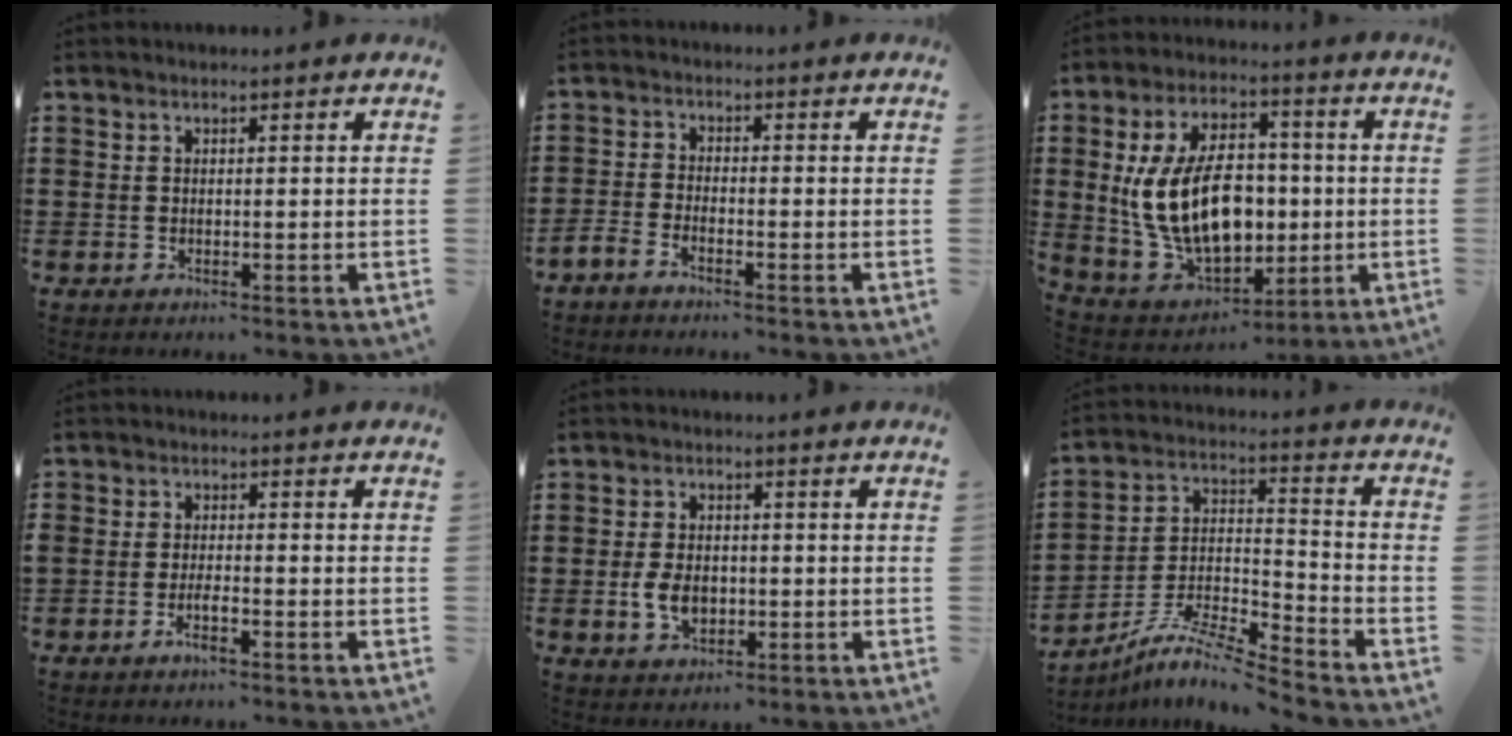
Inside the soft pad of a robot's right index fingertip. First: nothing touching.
{"total": 1.8, "force": [-1.8, 0.1, 0.3], "torque": [-0.016, 0.001, -0.038]}
{"total": 14.8, "force": [0.2, 9.1, 11.7], "torque": [-0.248, 0.001, 0.007]}
{"total": 2.3, "force": [-1.4, 0.6, 1.7], "torque": [-0.037, 0.000, -0.028]}
{"total": 4.8, "force": [-0.9, 3.1, 3.5], "torque": [-0.082, -0.002, -0.018]}
{"total": 7.7, "force": [-7.2, 0.1, 2.7], "torque": [-0.062, -0.008, -0.146]}